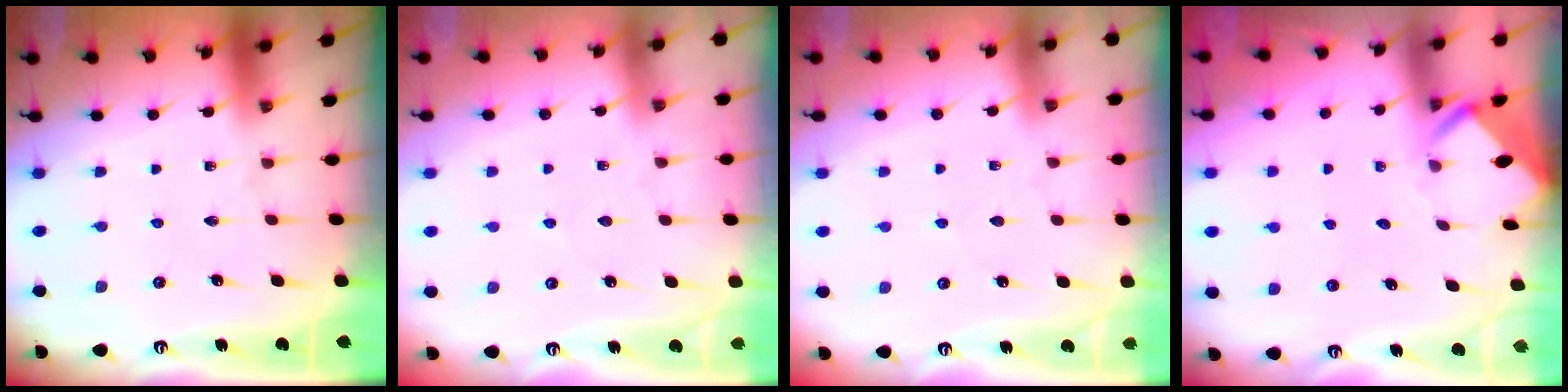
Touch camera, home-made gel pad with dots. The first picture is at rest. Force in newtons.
{"total": 2.3, "press": 2.3, "slide": 0.4}
{"total": 2.3, "press": 2.3, "slide": 0.4}
{"total": 3.5, "press": 3.5, "slide": 0.1}